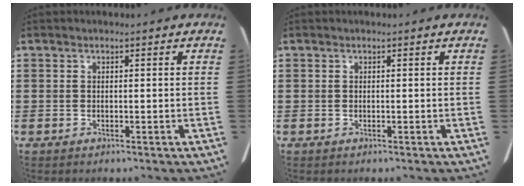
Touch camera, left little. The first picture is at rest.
{"total": 0.0}